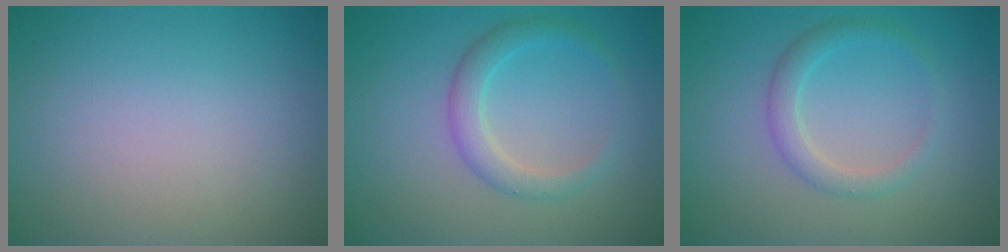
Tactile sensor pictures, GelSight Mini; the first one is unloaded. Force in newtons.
{"total": 2.6, "press": 2.6, "slide": 0.1}
{"total": 2.1, "press": 2.1, "slide": 0.0}